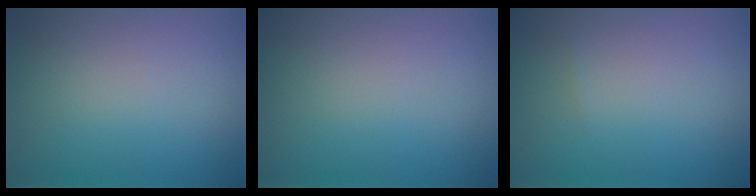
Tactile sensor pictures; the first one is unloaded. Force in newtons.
{"total": 0.0}
{"total": 0.0}